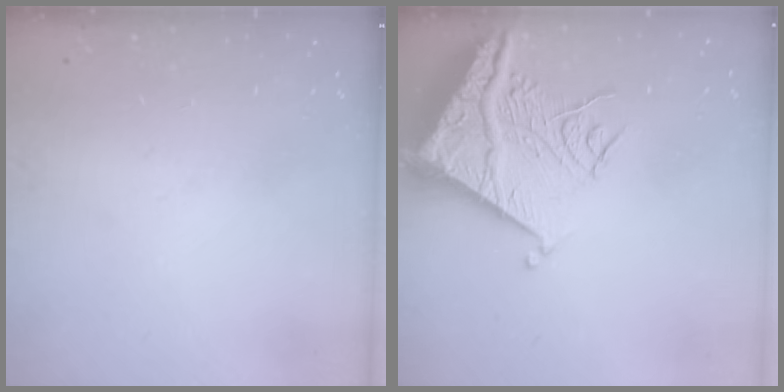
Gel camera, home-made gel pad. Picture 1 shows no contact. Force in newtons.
{"total": 16.7, "press": 16.6, "slide": 1.8}